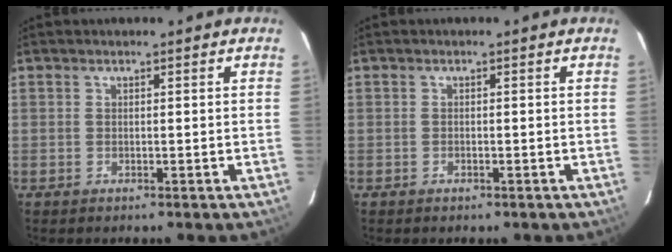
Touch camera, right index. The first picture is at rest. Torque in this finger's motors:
{"motor_torque": [0.37, -0.35, -0.03, -0.03]}